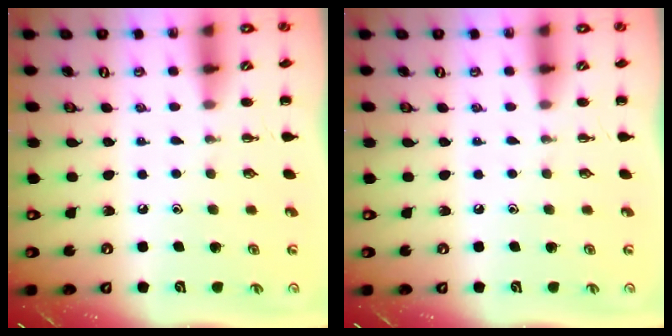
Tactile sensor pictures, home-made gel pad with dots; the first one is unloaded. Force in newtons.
{"total": 0.0}